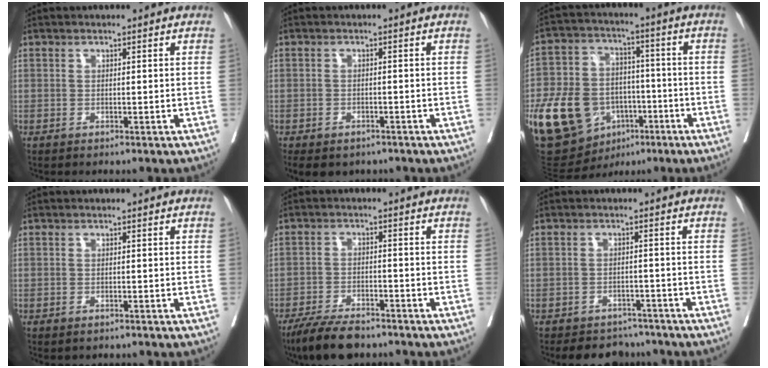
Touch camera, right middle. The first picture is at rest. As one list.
[{"total": 7.4, "force": [-5.3, 4.2, 3.1], "torque": [-0.064, 0.001, -0.070]}, {"total": 17.4, "force": [-6.4, 12.8, 9.9], "torque": [-0.210, 0.024, -0.097]}, {"total": 1.0, "force": [-0.8, 0.3, 0.5], "torque": [-0.012, -0.004, -0.008]}, {"total": 8.3, "force": [-6.8, 2.2, 4.2], "torque": [-0.075, -0.018, -0.120]}, {"total": 7.0, "force": [-6.3, 2.9, 1.1], "torque": [-0.003, 0.004, -0.082]}]